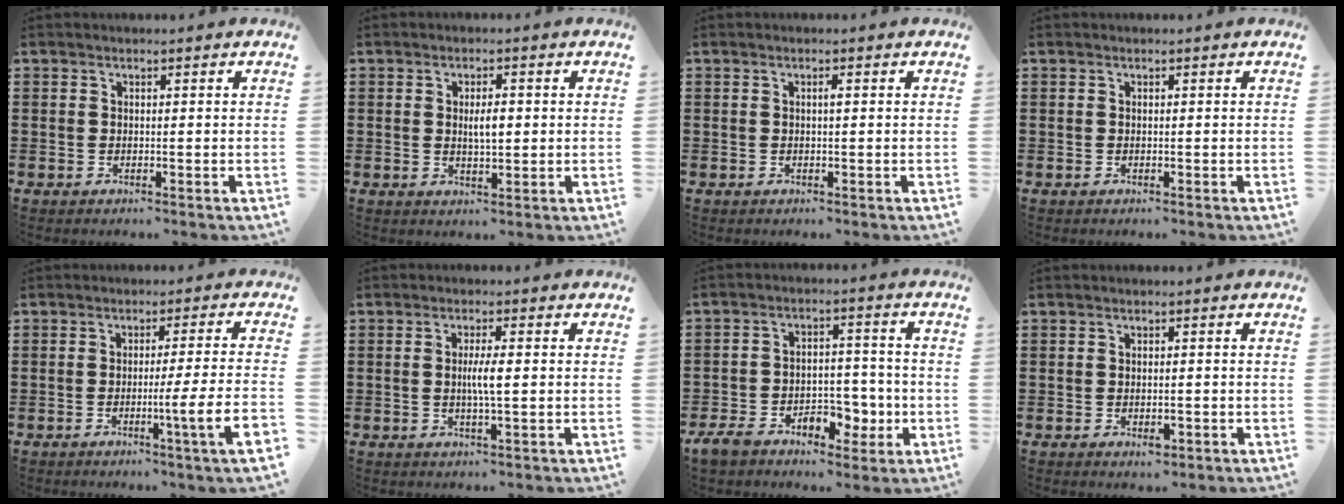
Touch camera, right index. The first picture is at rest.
{"total": 3.4, "force": [0.3, 1.1, 3.2], "torque": [-0.054, 0.000, 0.001]}
{"total": 0.6, "force": [0.1, 0.0, 0.5], "torque": [-0.010, 0.000, 0.001]}
{"total": 0.0}
{"total": 7.4, "force": [-2.5, -0.8, 6.9], "torque": [-0.106, -0.017, -0.045]}
{"total": 3.7, "force": [0.0, 0.3, 3.7], "torque": [-0.068, -0.005, -0.002]}
{"total": 7.0, "force": [-3.3, 4.6, 4.1], "torque": [-0.059, 0.021, -0.055]}
{"total": 1.6, "force": [-0.5, 0.7, 1.3], "torque": [-0.025, -0.001, -0.009]}